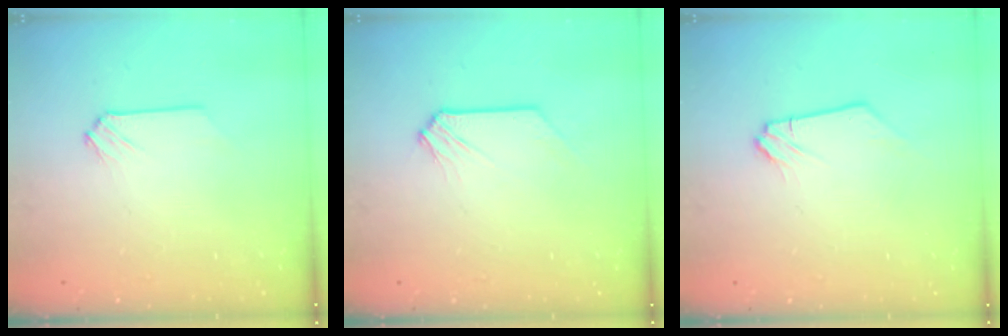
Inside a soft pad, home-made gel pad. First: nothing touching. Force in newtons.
{"total": 0.0}
{"total": 0.0}